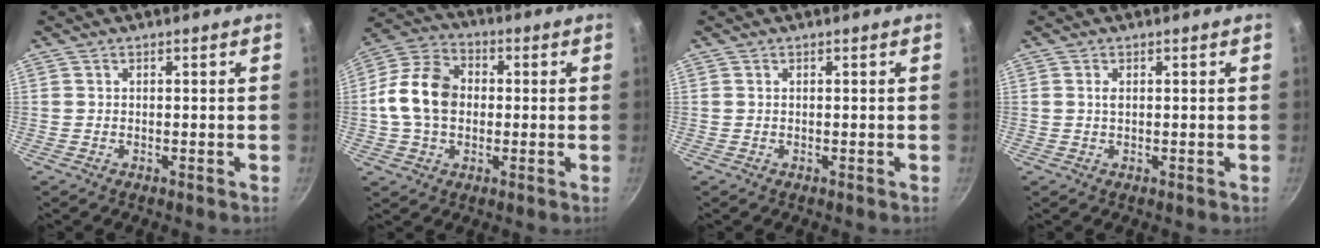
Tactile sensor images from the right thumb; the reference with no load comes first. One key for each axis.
{"total": 12.7, "fx": 0.0, "fy": 9.5, "fz": 8.4, "tx": -0.130, "ty": 0.024, "tz": -0.016}
{"total": 0.0}
{"total": 1.0, "fx": 0.2, "fy": 0.5, "fz": 0.8, "tx": -0.015, "ty": 0.000, "tz": 0.003}